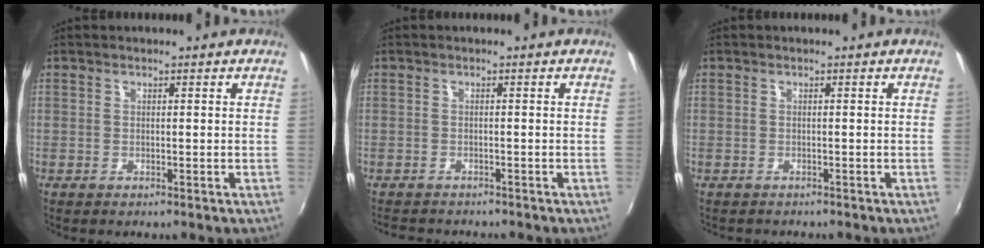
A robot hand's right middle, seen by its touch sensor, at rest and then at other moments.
{"total": 4.2, "force": [-3.9, 0.9, 1.1], "torque": [-0.031, -0.013, -0.061]}
{"total": 1.2, "force": [-1.1, 0.3, 0.2], "torque": [-0.008, -0.003, -0.016]}